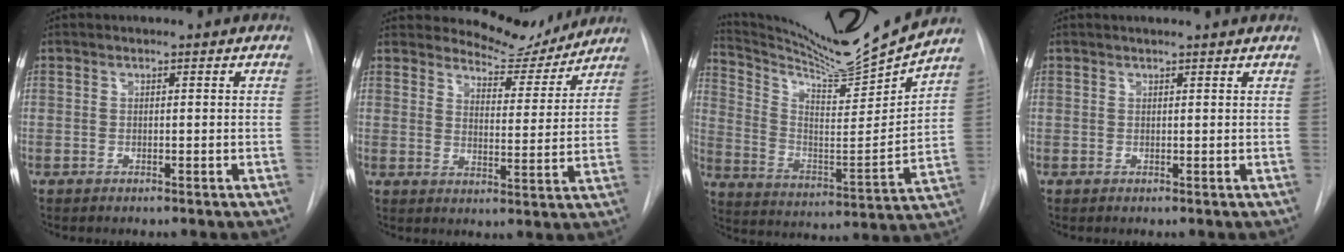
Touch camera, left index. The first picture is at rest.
{"total": 7.8, "force": [7.5, 2.0, 0.1], "torque": [0.003, -0.024, 0.102]}
{"total": 17.1, "force": [16.1, -1.4, 5.7], "torque": [-0.120, -0.067, 0.259]}
{"total": 2.9, "force": [2.6, 0.0, 1.2], "torque": [-0.015, 0.013, 0.025]}